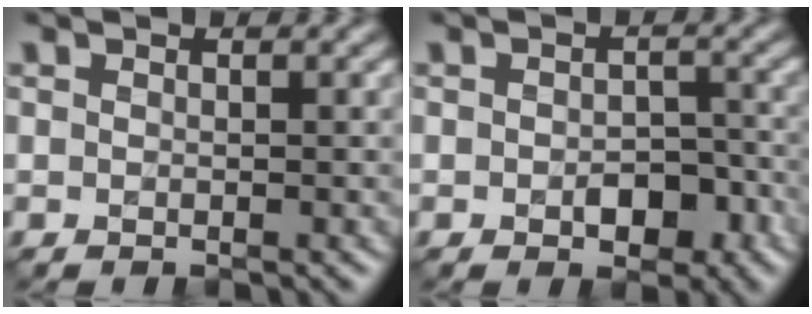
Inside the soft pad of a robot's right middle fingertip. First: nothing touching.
{"total": 3.2, "force": [-0.8, 2.1, 2.2], "torque": [-0.030, -0.002, -0.010]}